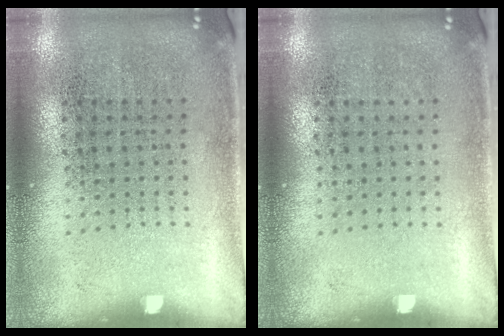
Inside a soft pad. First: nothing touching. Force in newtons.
{"total": 0.0}